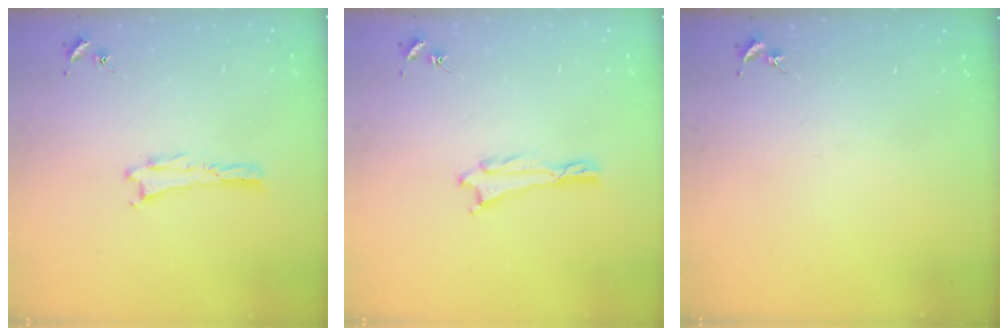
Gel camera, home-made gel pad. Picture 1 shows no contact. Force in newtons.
{"total": 0.7, "press": 0.7, "slide": 0.1}
{"total": 0.0}